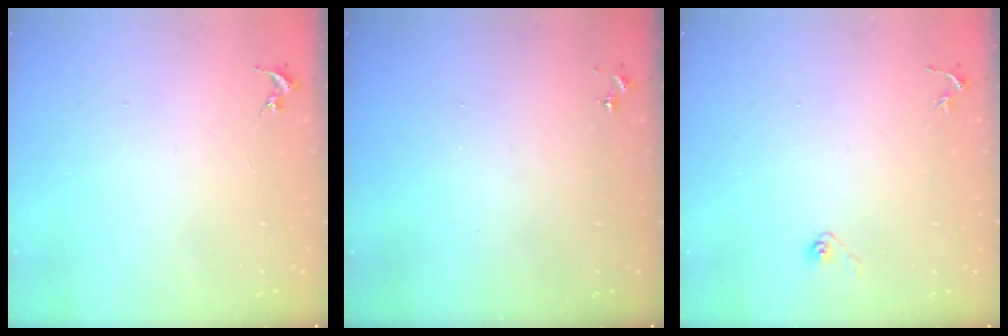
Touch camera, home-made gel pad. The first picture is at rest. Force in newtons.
{"total": 0.0}
{"total": 3.6, "press": 2.9, "slide": 2.1}